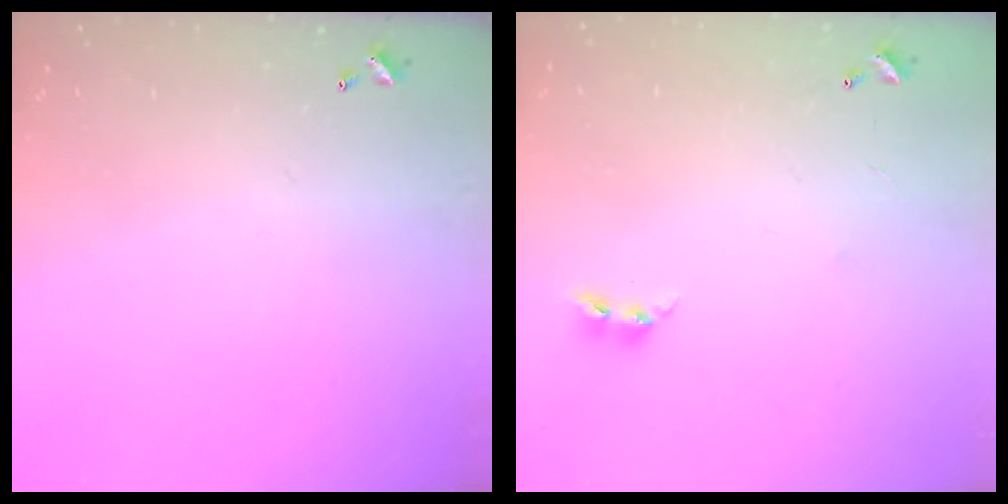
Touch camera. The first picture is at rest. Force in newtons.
{"total": 6.7, "press": 6.6, "slide": 0.7}